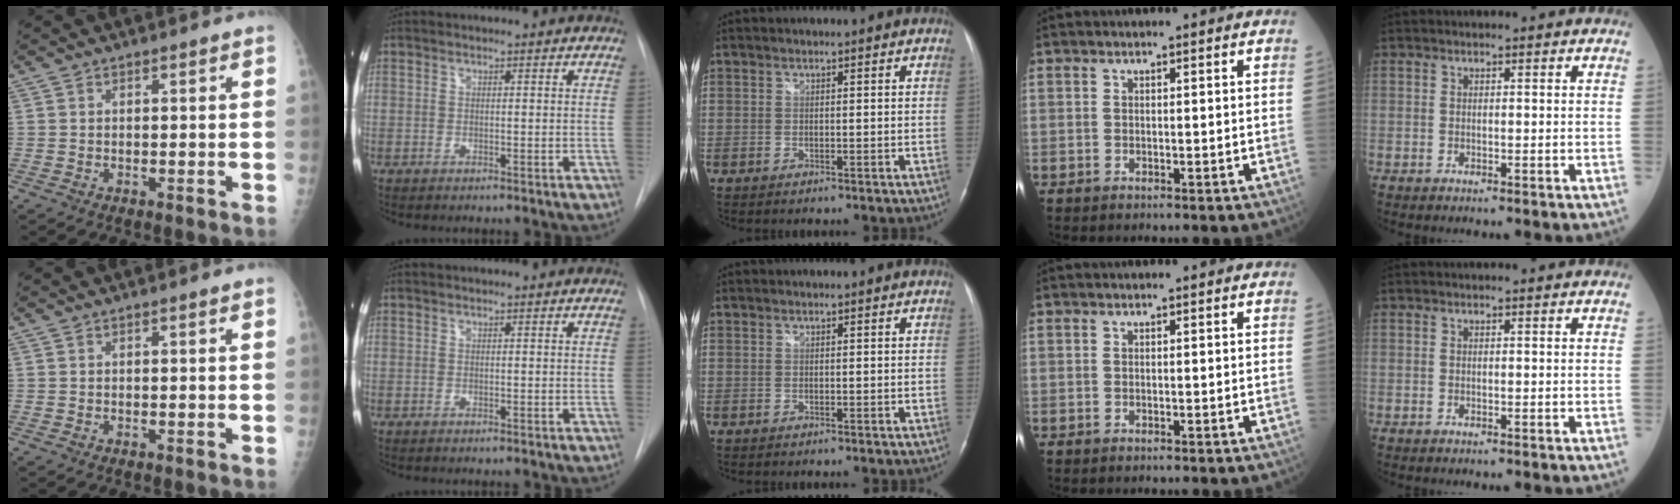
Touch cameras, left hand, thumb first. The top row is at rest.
{}